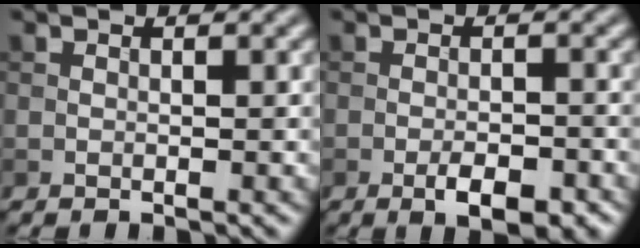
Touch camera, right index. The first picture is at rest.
{"total": 3.7, "force": [-2.0, 1.3, 2.9], "torque": [-0.048, -0.003, -0.029]}